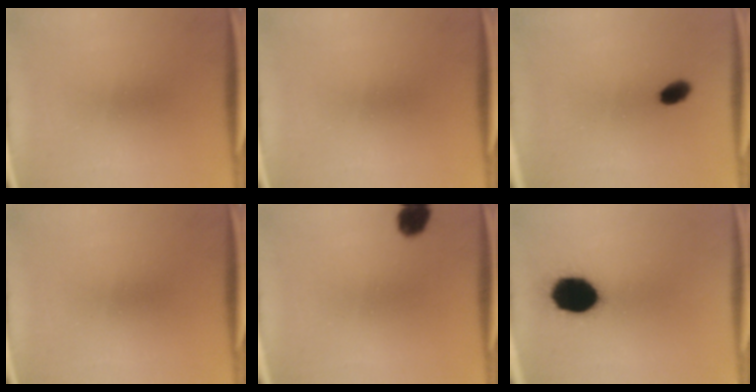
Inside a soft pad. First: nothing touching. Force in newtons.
{"total": 0.0}
{"total": 3.9}
{"total": 0.0}
{"total": 5.0}
{"total": 16.9}